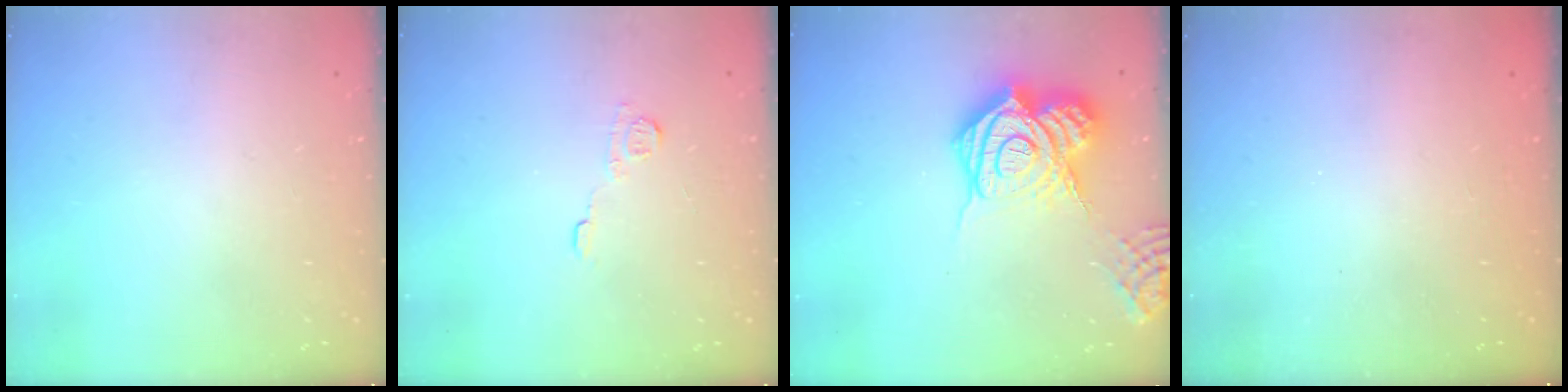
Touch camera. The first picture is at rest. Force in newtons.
{"total": 5.9, "press": 5.8, "slide": 0.4}
{"total": 22.4, "press": 22.2, "slide": 2.7}
{"total": 2.4, "press": 2.3, "slide": 0.8}